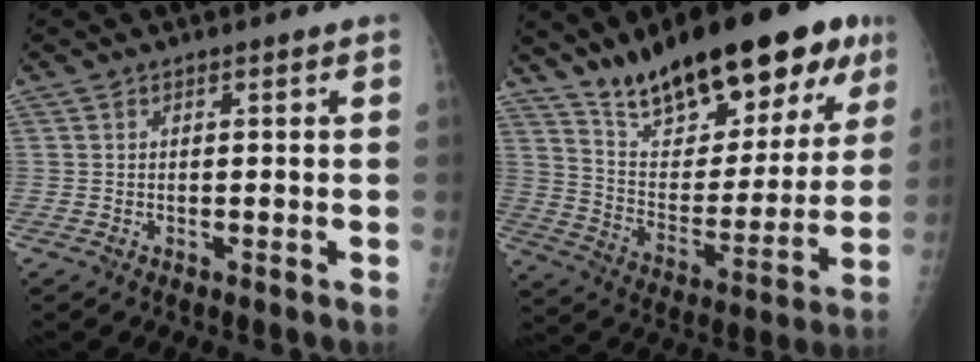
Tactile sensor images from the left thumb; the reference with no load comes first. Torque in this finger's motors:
{"motor_torque": [0.81, 0.95, 1.35, -1.42, 0.33]}